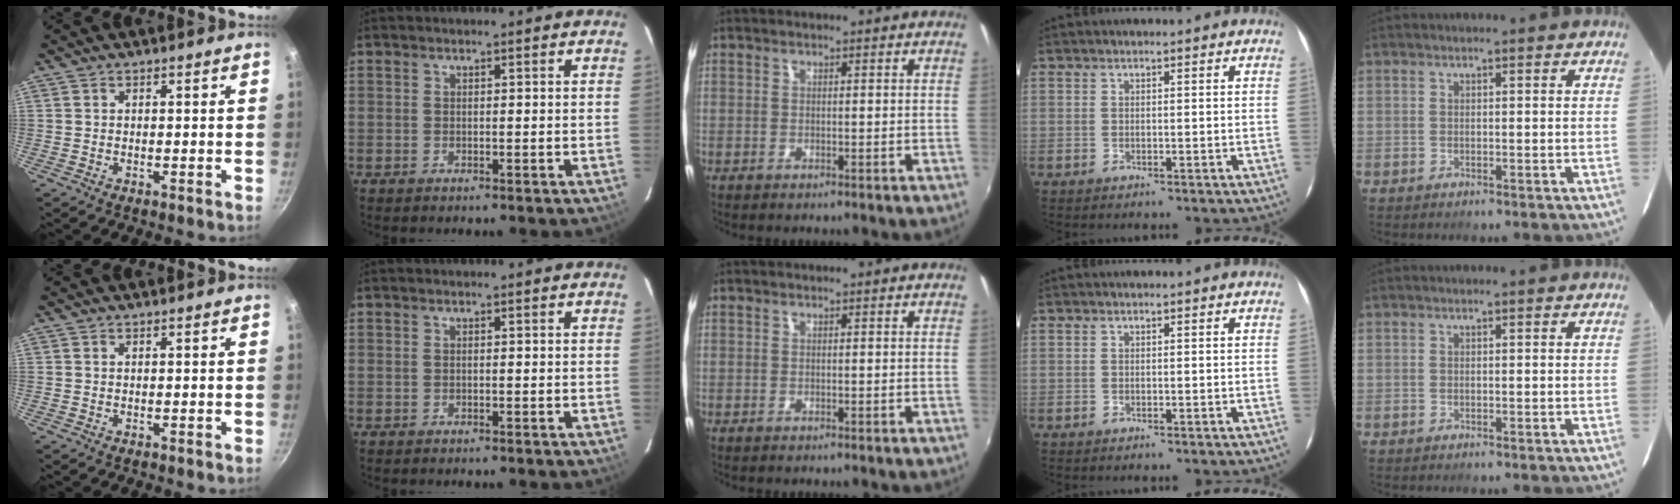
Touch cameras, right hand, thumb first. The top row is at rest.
{}